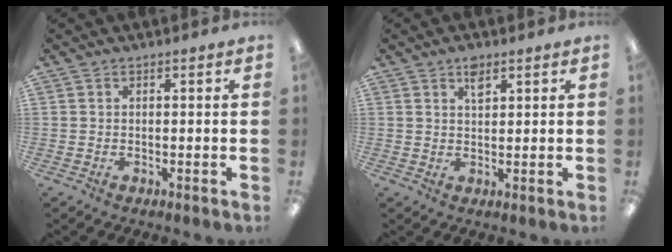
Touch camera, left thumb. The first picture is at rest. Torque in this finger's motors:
{"motor_torque": [0.50, 0.19, 0.65, -0.53, 0.00]}